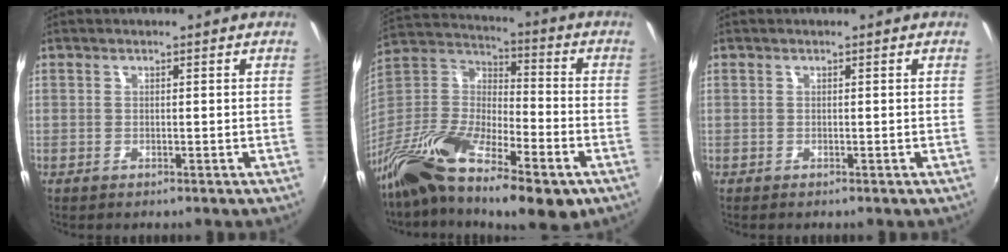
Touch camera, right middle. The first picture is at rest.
{"total": 24.4, "force": [-14.9, 8.6, 17.4], "torque": [-0.327, -0.028, -0.267]}
{"total": 0.0}